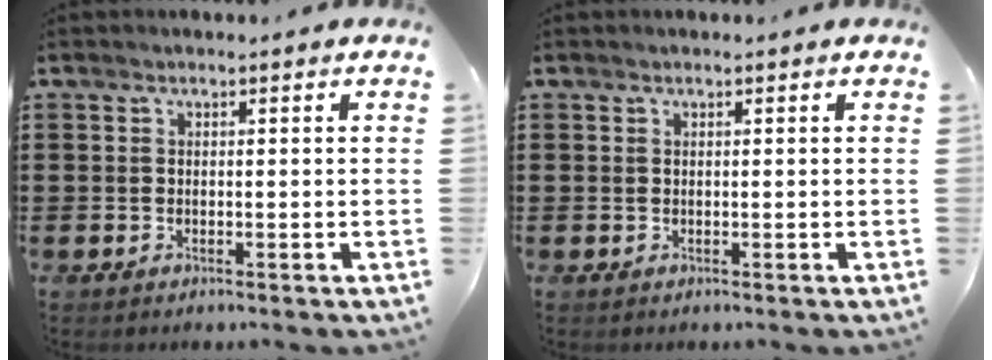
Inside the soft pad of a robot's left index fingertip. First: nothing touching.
{"total": 0.0}